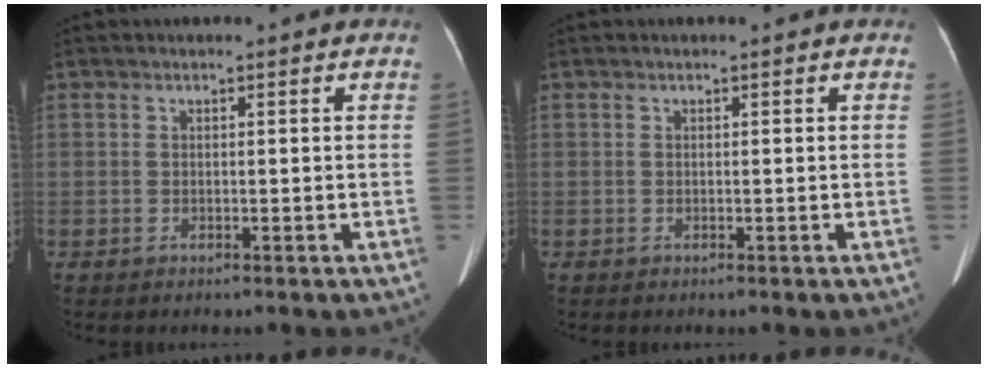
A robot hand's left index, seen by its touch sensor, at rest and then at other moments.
{"total": 0.0}